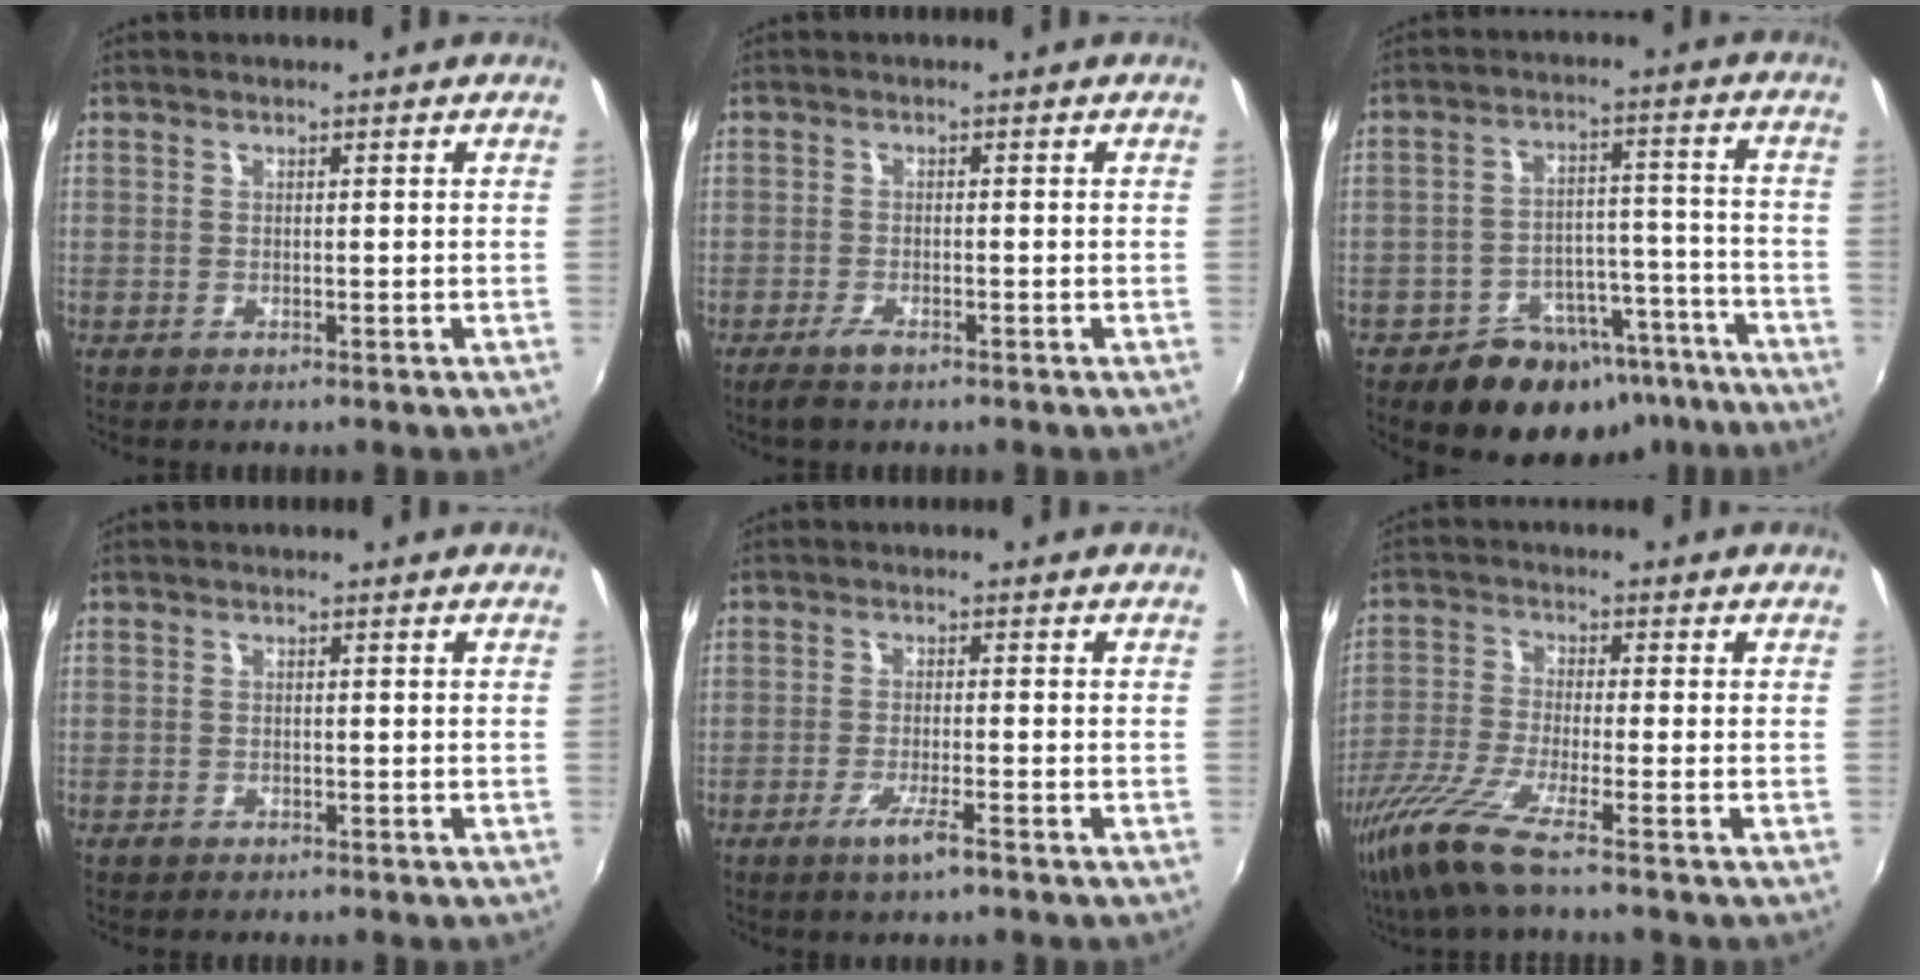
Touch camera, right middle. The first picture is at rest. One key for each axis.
{"total": 2.7, "fx": -2.0, "fy": 0.7, "fz": 1.7, "tx": -0.043, "ty": -0.004, "tz": -0.039}
{"total": 15.4, "fx": -10.8, "fy": 9.5, "fz": 5.5, "tx": -0.101, "ty": 0.043, "tz": -0.129}
{"total": 0.8, "fx": -0.6, "fy": 0.5, "fz": 0.1, "tx": -0.005, "ty": 0.001, "tz": -0.011}
{"total": 4.2, "fx": -2.6, "fy": 0.1, "fz": 3.3, "tx": -0.070, "ty": -0.009, "tz": -0.051}
{"total": 9.0, "fx": -6.3, "fy": -0.2, "fz": 6.4, "tx": -0.142, "ty": -0.026, "tz": -0.127}